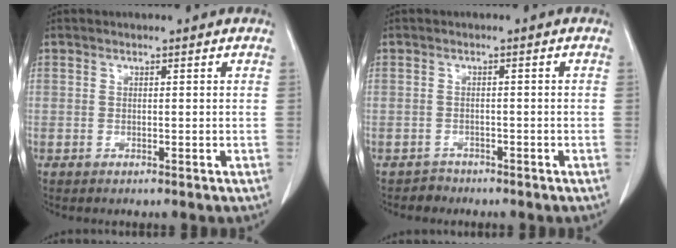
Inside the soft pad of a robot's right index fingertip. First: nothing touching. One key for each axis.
{"total": 1.5, "fx": -1.3, "fy": 0.5, "fz": -0.5, "tx": 0.008, "ty": 0.001, "tz": -0.021}